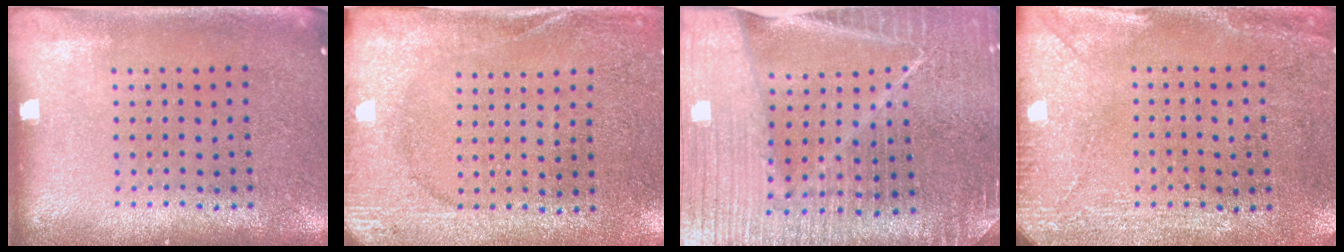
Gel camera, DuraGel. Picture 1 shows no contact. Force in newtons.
{"total": 2.6, "press": 2.4, "slide": 0.9}
{"total": 4.3, "press": 4.1, "slide": 1.4}
{"total": 2.9, "press": 2.4, "slide": 1.6}